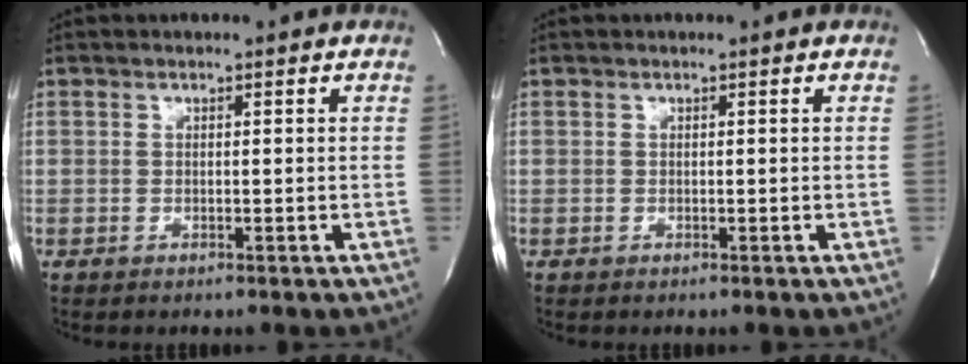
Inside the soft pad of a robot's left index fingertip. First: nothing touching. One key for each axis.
{"total": 0.0}